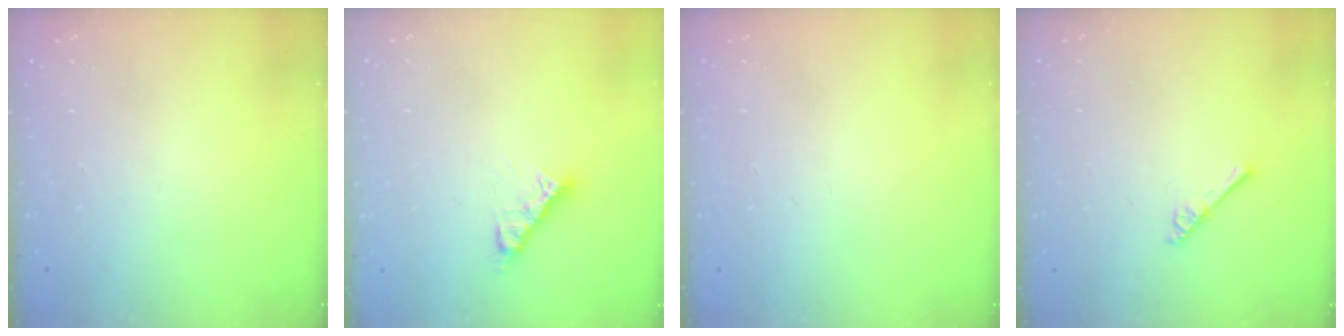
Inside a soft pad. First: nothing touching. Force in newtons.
{"total": 6.6, "press": 6.6, "slide": 0.4}
{"total": 0.0}
{"total": 2.6, "press": 2.6, "slide": 0.3}